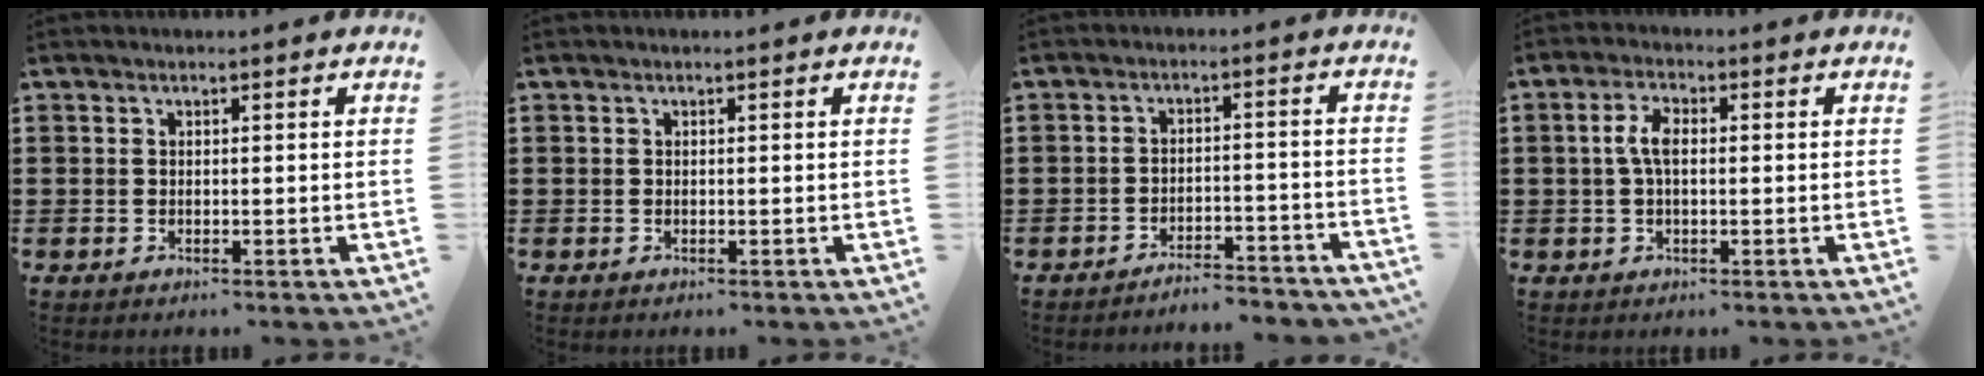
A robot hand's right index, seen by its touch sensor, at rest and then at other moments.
{"total": 0.0}
{"total": 3.7, "force": [-3.7, 0.0, 0.5], "torque": [-0.013, 0.003, -0.078]}
{"total": 4.3, "force": [0.2, 1.9, 3.8], "torque": [-0.083, 0.005, -0.001]}